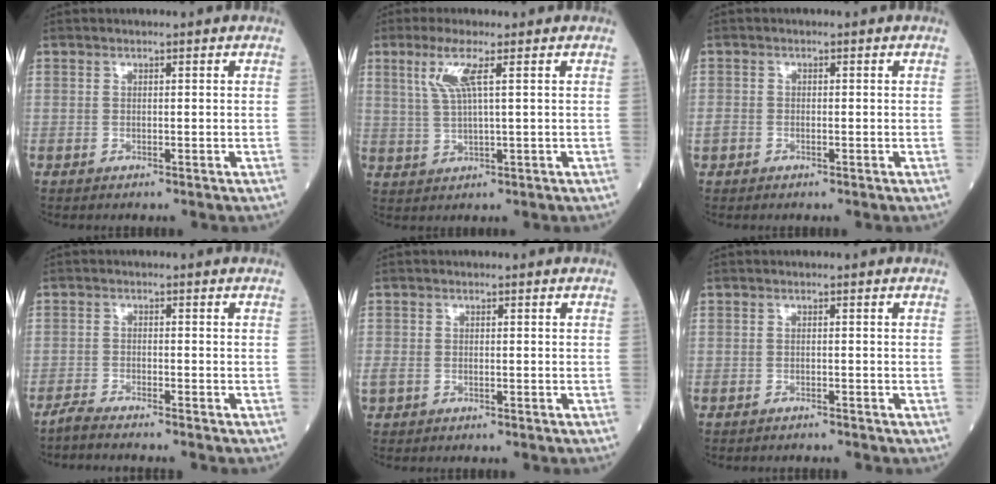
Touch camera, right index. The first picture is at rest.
{"total": 5.1, "force": [1.9, -0.1, 4.7], "torque": [-0.103, 0.006, 0.044]}
{"total": 1.3, "force": [-0.6, 0.9, 0.6], "torque": [-0.017, 0.001, -0.010]}
{"total": 3.8, "force": [-3.5, -0.6, 1.4], "torque": [-0.024, -0.010, -0.059]}
{"total": 2.0, "force": [-0.7, 1.4, 1.3], "torque": [-0.043, 0.002, -0.009]}
{"total": 1.1, "force": [-1.1, 0.1, 0.0], "torque": [-0.002, -0.004, -0.013]}